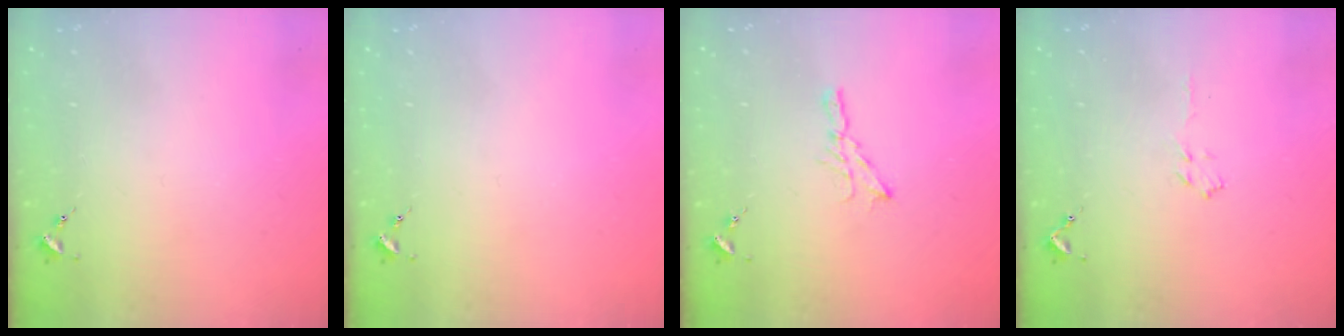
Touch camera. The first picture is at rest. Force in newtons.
{"total": 0.0}
{"total": 5.3, "press": 5.3, "slide": 0.2}
{"total": 3.5, "press": 3.4, "slide": 0.5}